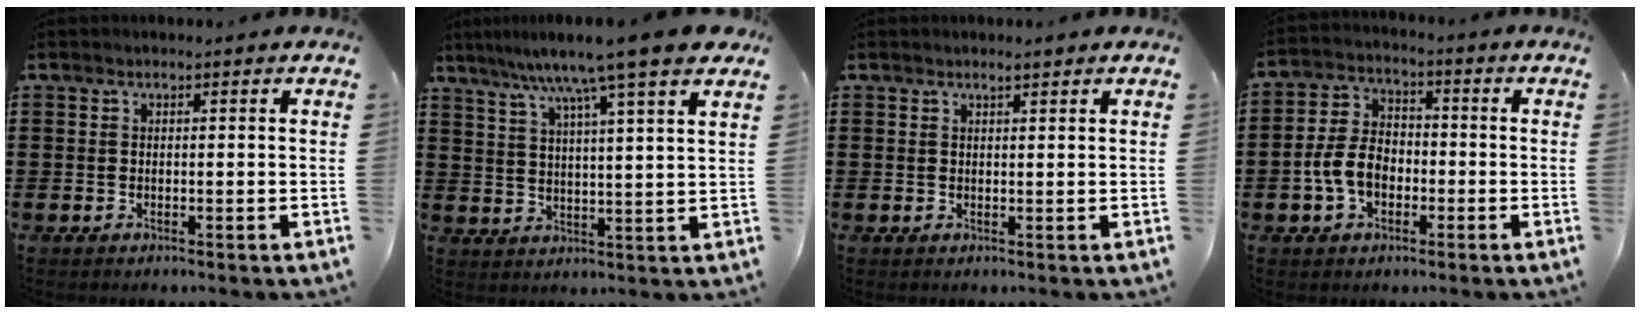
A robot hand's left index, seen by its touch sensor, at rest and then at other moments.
{"total": 9.2, "force": [7.3, -0.8, 5.6], "torque": [-0.125, -0.034, 0.115]}
{"total": 1.4, "force": [1.2, 0.2, 0.8], "torque": [-0.017, 0.001, 0.021]}
{"total": 6.6, "force": [-2.1, 4.5, 4.4], "torque": [-0.116, 0.003, -0.048]}